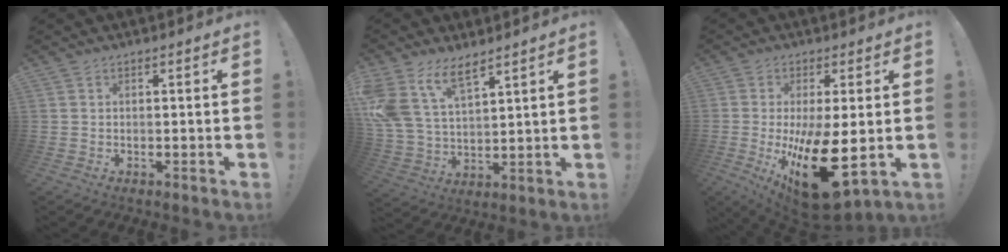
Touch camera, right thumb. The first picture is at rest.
{"total": 12.6, "force": [8.5, 6.2, 6.8], "torque": [-0.158, -0.046, 0.164]}
{"total": 19.1, "force": [-4.0, 7.1, 17.3], "torque": [-0.281, -0.005, -0.047]}